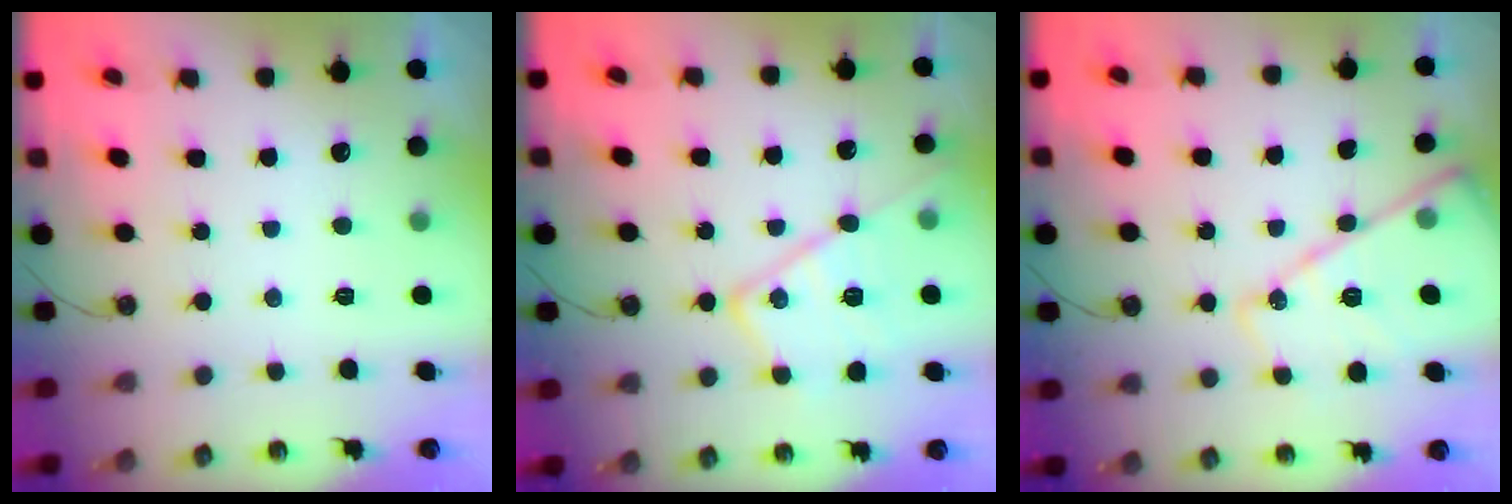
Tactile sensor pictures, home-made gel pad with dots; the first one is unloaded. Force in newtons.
{"total": 16.7, "press": 16.7, "slide": 1.3}
{"total": 15.7, "press": 15.6, "slide": 1.7}